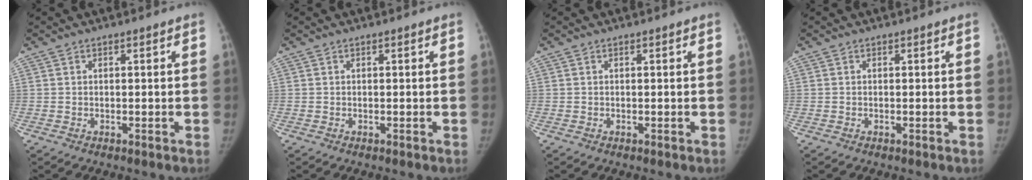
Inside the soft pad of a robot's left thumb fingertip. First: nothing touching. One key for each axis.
{"total": 0.0}
{"total": 0.0}
{"total": 0.0}